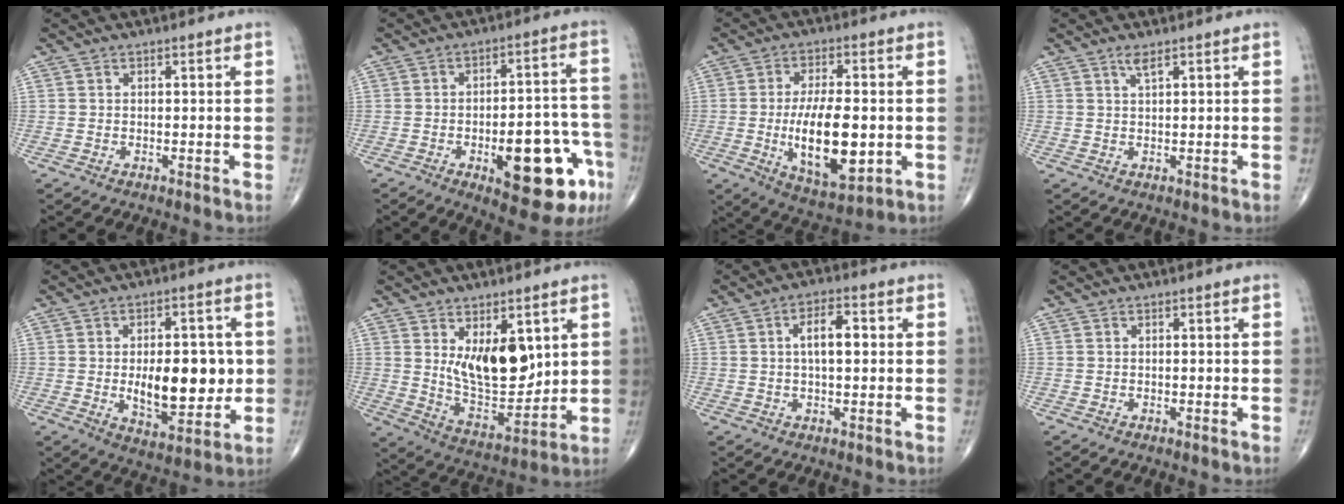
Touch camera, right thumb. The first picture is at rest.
{"total": 18.2, "force": [-7.2, 7.0, 15.2], "torque": [-0.153, 0.041, -0.082]}
{"total": 15.4, "force": [-2.0, 6.7, 13.8], "torque": [-0.217, -0.007, -0.023]}
{"total": 1.7, "force": [1.1, 0.3, 1.3], "torque": [-0.024, -0.001, 0.024]}
{"total": 14.6, "force": [-0.4, 7.4, 12.6], "torque": [-0.148, -0.010, 0.005]}
{"total": 13.7, "force": [4.1, 7.1, 11.0], "torque": [-0.136, -0.045, 0.087]}
{"total": 6.0, "force": [0.8, 2.6, 5.3], "torque": [-0.085, 0.009, 0.009]}
{"total": 0.0}